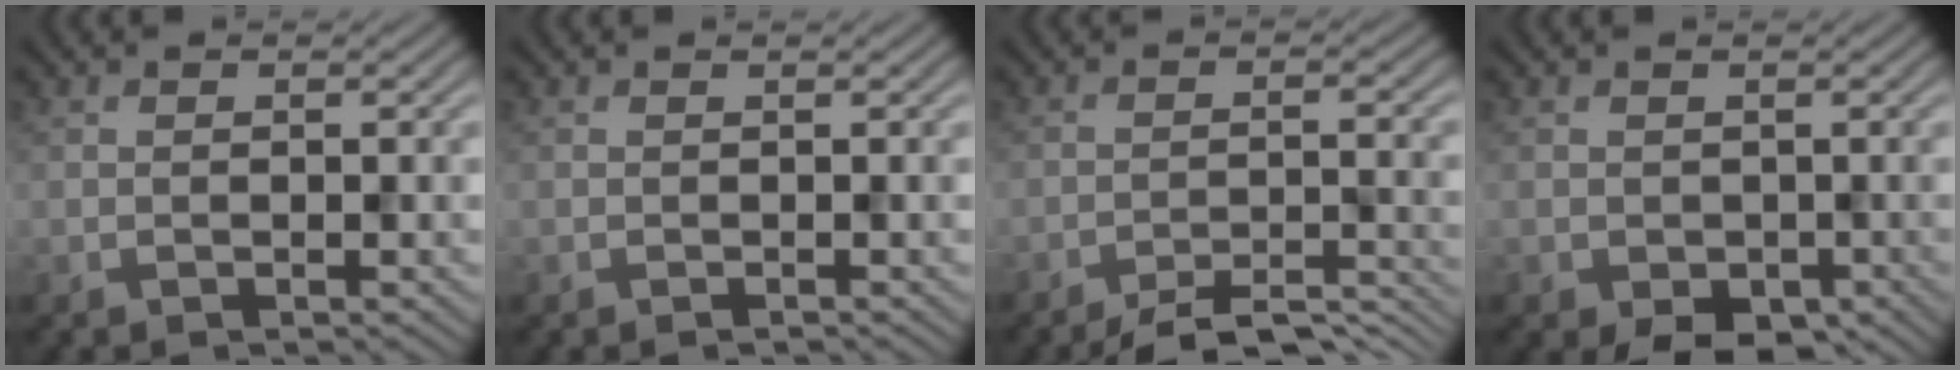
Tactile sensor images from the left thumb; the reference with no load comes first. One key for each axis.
{"total": 0.0}
{"total": 7.6, "fx": -6.7, "fy": 1.4, "fz": 3.3, "tx": -0.061, "ty": 0.002, "tz": -0.094}
{"total": 3.1, "fx": -1.8, "fy": 1.9, "fz": 1.7, "tx": -0.028, "ty": -0.013, "tz": -0.025}